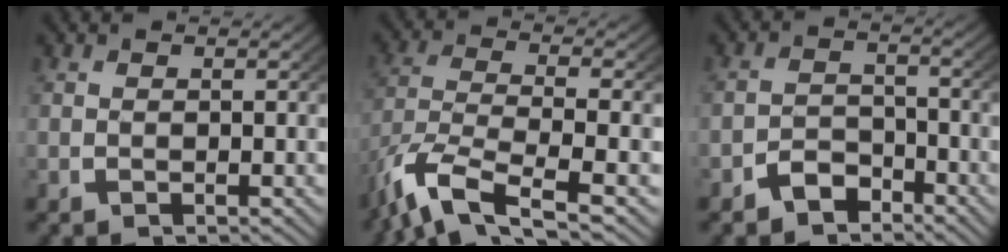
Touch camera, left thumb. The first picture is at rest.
{"total": 8.3, "force": [-3.1, 4.4, 6.2], "torque": [-0.156, -0.031, -0.038]}
{"total": 3.5, "force": [-2.8, 2.1, 0.8], "torque": [-0.004, -0.010, -0.048]}